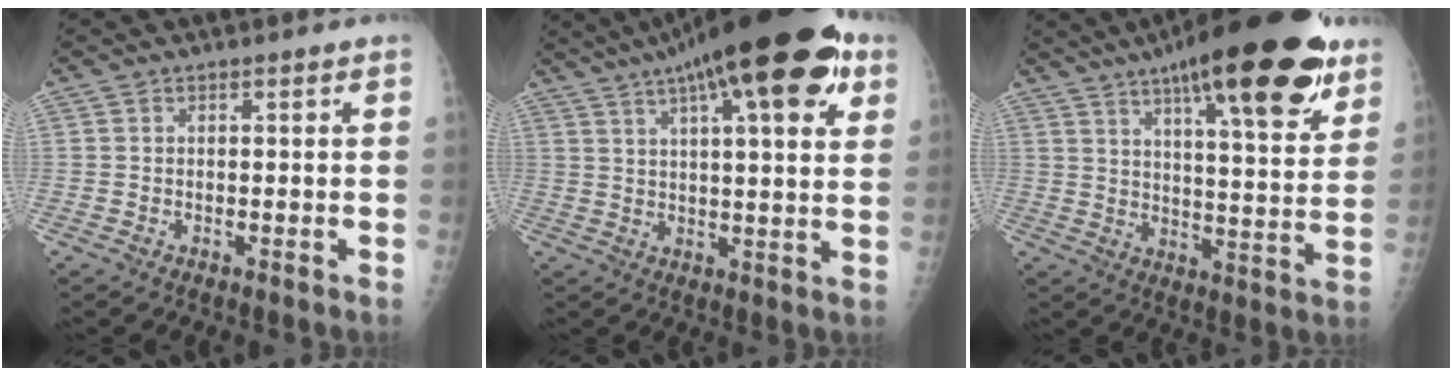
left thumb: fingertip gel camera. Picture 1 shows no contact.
{"total": 23.6, "force": [12.8, 6.5, 18.7], "torque": [-0.271, 0.004, 0.186]}
{"total": 25.0, "force": [15.3, 6.4, 18.7], "torque": [-0.253, -0.040, 0.224]}